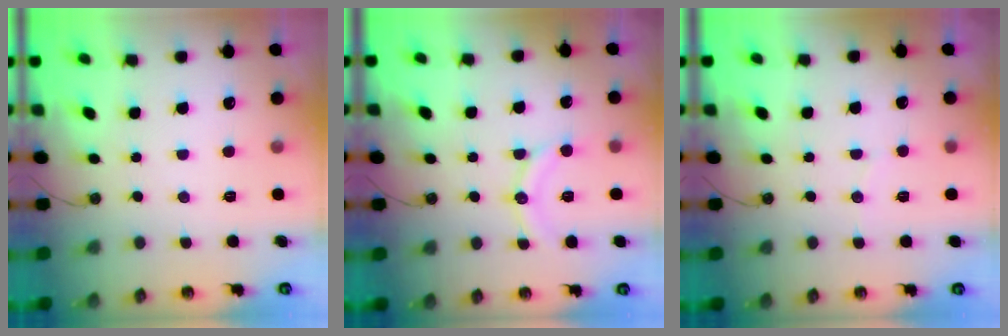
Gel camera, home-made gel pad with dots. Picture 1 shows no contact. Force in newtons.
{"total": 9.4, "press": 9.4, "slide": 0.5}
{"total": 2.0, "press": 1.8, "slide": 1.0}